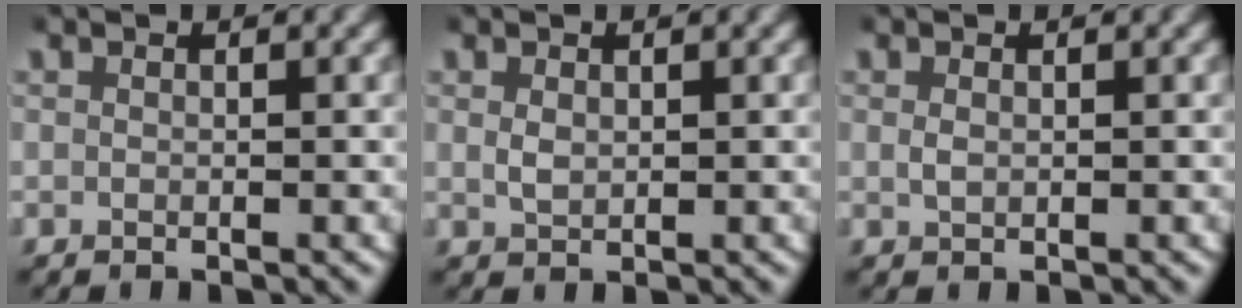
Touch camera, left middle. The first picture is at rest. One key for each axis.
{"total": 1.2, "fx": 0.3, "fy": 0.8, "fz": 0.8, "tx": -0.020, "ty": -0.006, "tz": 0.014}
{"total": 0.8, "fx": 0.2, "fy": 0.4, "fz": 0.6, "tx": -0.015, "ty": -0.004, "tz": 0.008}